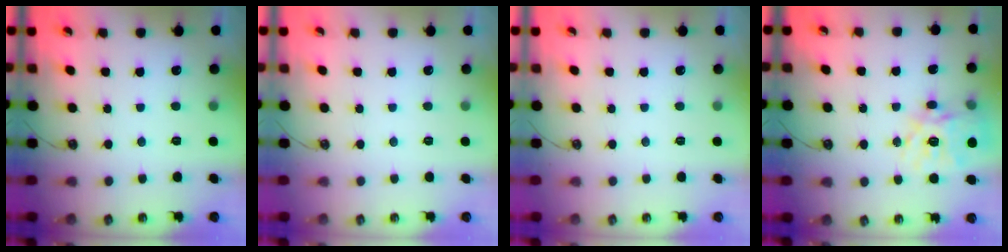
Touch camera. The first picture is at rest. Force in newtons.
{"total": 0.0}
{"total": 0.0}
{"total": 18.9, "press": 18.8, "slide": 1.8}